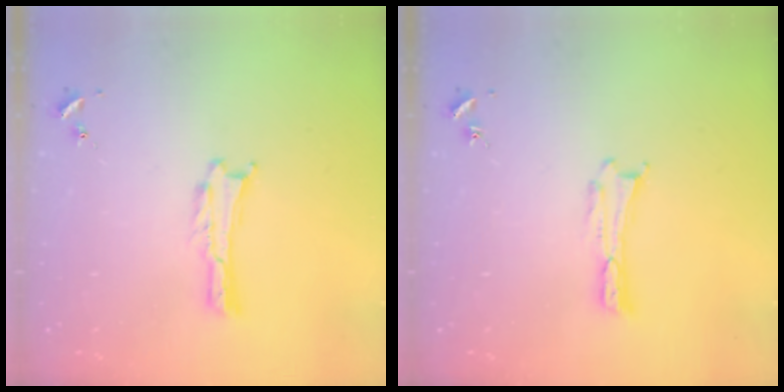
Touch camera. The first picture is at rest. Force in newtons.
{"total": 0.0}